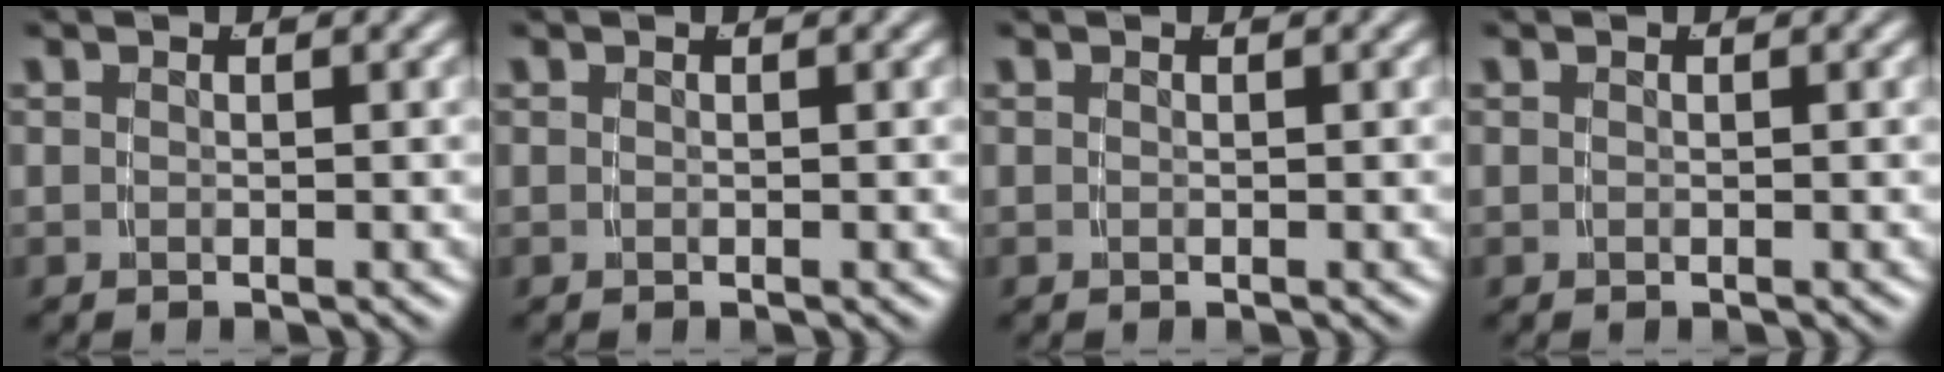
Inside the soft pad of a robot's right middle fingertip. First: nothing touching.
{"total": 0.0}
{"total": 0.0}
{"total": 0.0}